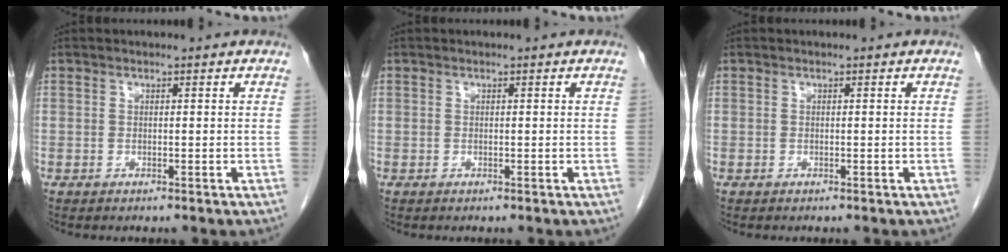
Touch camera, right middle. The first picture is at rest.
{"total": 0.0}
{"total": 0.0}